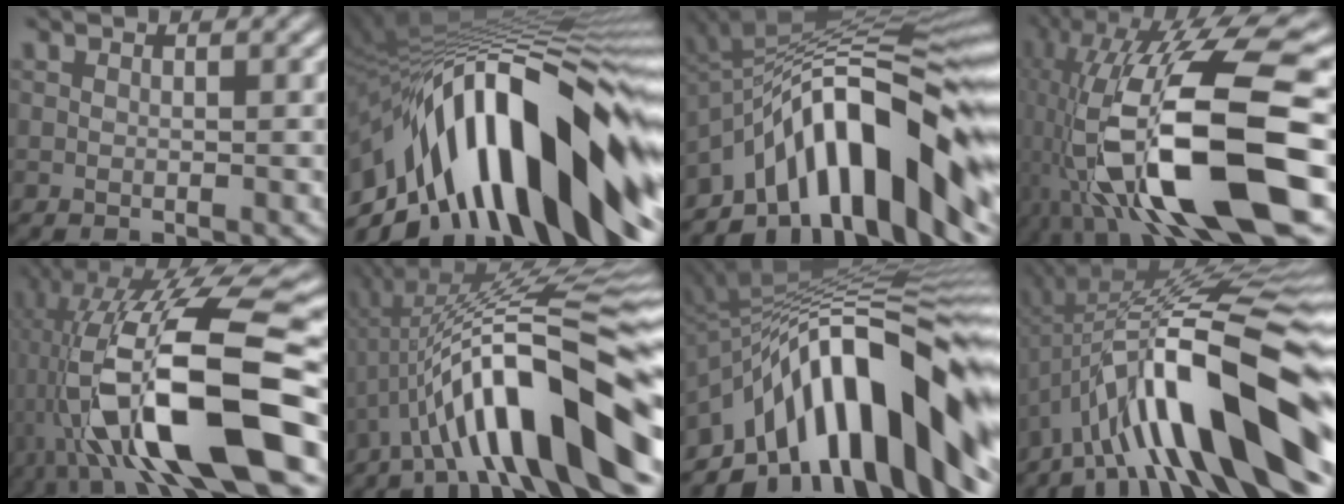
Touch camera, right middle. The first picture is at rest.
{"total": 17.2, "force": [-4.5, 7.0, 15.0], "torque": [-0.250, 0.034, -0.079]}
{"total": 12.5, "force": [-6.2, 3.9, 10.2], "torque": [-0.157, 0.029, -0.090]}
{"total": 15.5, "force": [-4.6, 4.7, 14.0], "torque": [-0.289, 0.009, -0.064]}
{"total": 14.6, "force": [-3.2, 3.8, 13.7], "torque": [-0.269, 0.031, -0.042]}
{"total": 12.9, "force": [-4.1, 2.5, 12.0], "torque": [-0.215, 0.034, -0.049]}
{"total": 15.0, "force": [-5.7, 5.9, 12.5], "torque": [-0.176, 0.051, -0.098]}
{"total": 14.5, "force": [-5.7, 3.2, 12.9], "torque": [-0.213, 0.038, -0.080]}